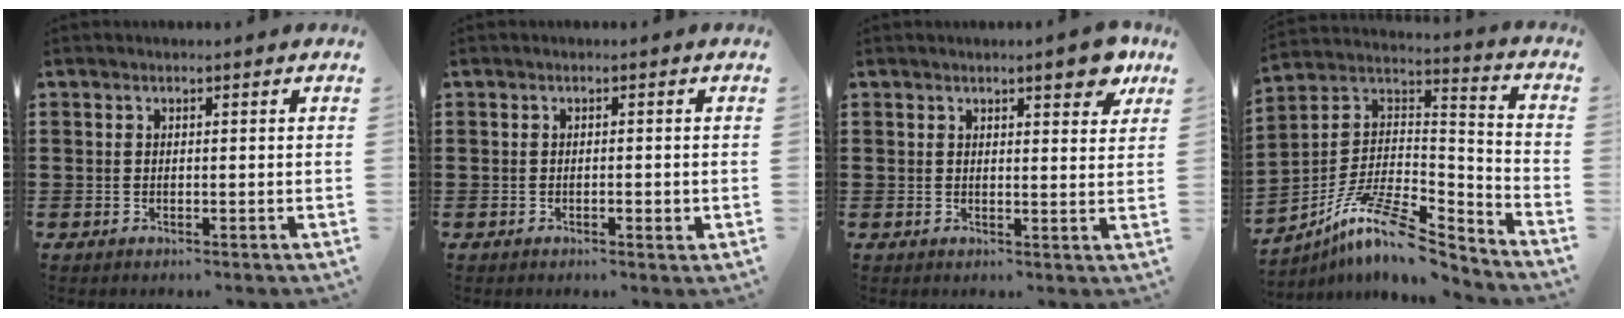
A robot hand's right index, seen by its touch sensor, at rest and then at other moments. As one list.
[{"total": 1.4, "force": [-0.5, 0.3, 1.3], "torque": [-0.024, -0.003, -0.008]}, {"total": 5.1, "force": [3.4, 1.3, 3.6], "torque": [-0.046, -0.005, 0.053]}, {"total": 11.8, "force": [-8.7, 3.2, 7.3], "torque": [-0.144, 0.018, -0.170]}]